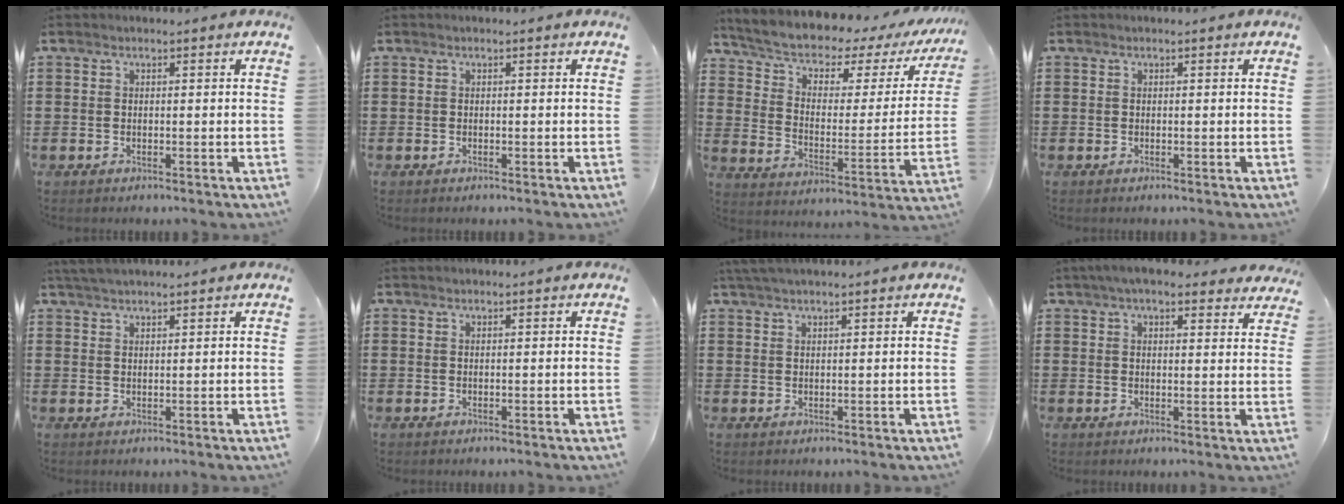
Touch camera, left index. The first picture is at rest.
{"total": 0.0}
{"total": 4.7, "force": [3.3, 2.2, 2.6], "torque": [-0.071, -0.029, 0.052]}
{"total": 0.0}
{"total": 2.0, "force": [1.9, -0.1, 0.7], "torque": [-0.017, 0.001, 0.037]}
{"total": 0.0}
{"total": 1.6, "force": [1.4, -0.2, 0.7], "torque": [-0.016, 0.001, 0.028]}
{"total": 5.1, "force": [4.4, 0.9, 2.6], "torque": [-0.062, -0.005, 0.081]}